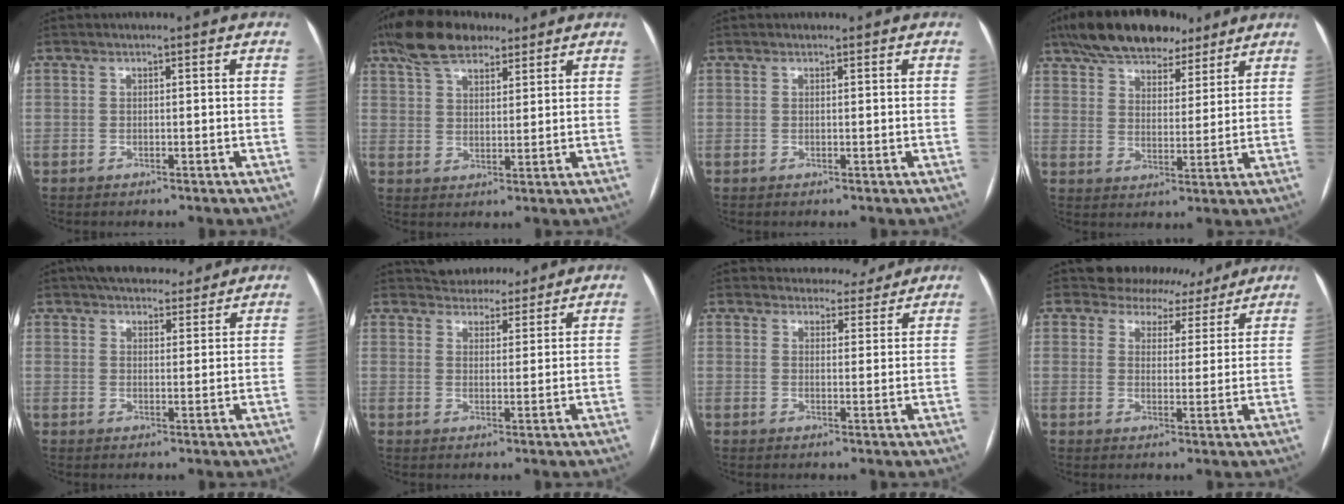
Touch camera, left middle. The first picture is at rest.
{"total": 9.7, "force": [7.3, 4.1, 5.0], "torque": [-0.095, 0.026, 0.129]}
{"total": 0.5, "force": [0.5, 0.2, 0.1], "torque": [-0.007, 0.007, 0.009]}
{"total": 16.0, "force": [12.3, 6.9, 7.5], "torque": [-0.133, 0.043, 0.195]}
{"total": 10.9, "force": [9.5, 3.7, 3.9], "torque": [-0.040, 0.018, 0.129]}
{"total": 8.1, "force": [7.4, 3.0, 1.3], "torque": [-0.008, 0.011, 0.101]}
{"total": 7.0, "force": [6.5, 2.5, 0.3], "torque": [0.013, 0.002, 0.070]}
{"total": 9.9, "force": [8.7, 4.8, -0.1], "torque": [0.027, 0.002, 0.094]}